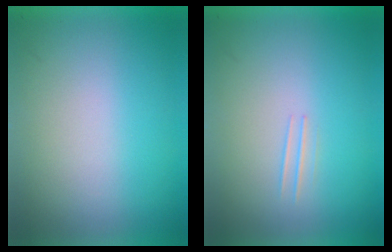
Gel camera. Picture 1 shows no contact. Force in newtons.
{"total": 1.0}